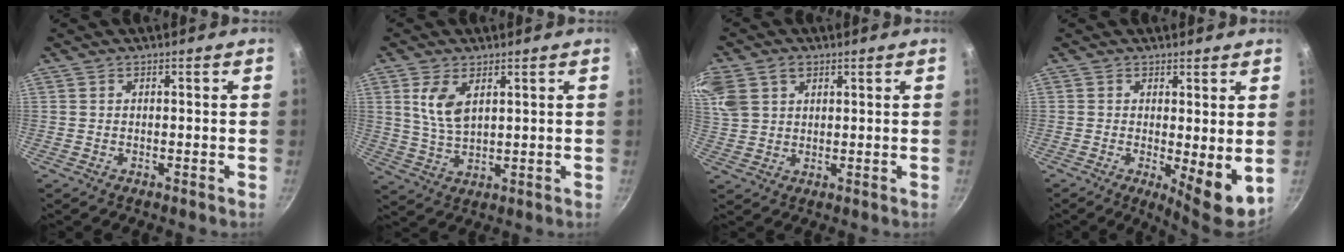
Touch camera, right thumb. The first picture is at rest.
{"total": 6.9, "force": [2.7, 3.5, 5.2], "torque": [-0.097, -0.019, 0.057]}
{"total": 14.3, "force": [6.1, 10.5, 7.5], "torque": [-0.181, 0.036, 0.125]}
{"total": 7.1, "force": [0.2, 2.2, 6.8], "torque": [-0.089, -0.022, 0.007]}